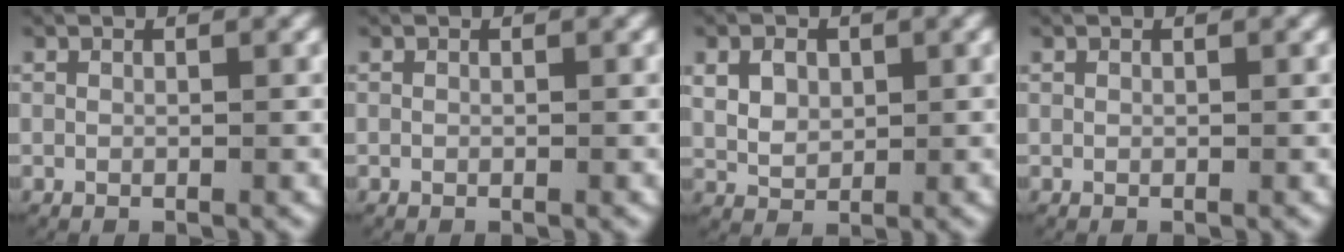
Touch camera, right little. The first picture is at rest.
{"total": 0.0}
{"total": 4.0, "force": [0.7, 3.4, 2.1], "torque": [-0.052, -0.013, 0.024]}
{"total": 0.0}